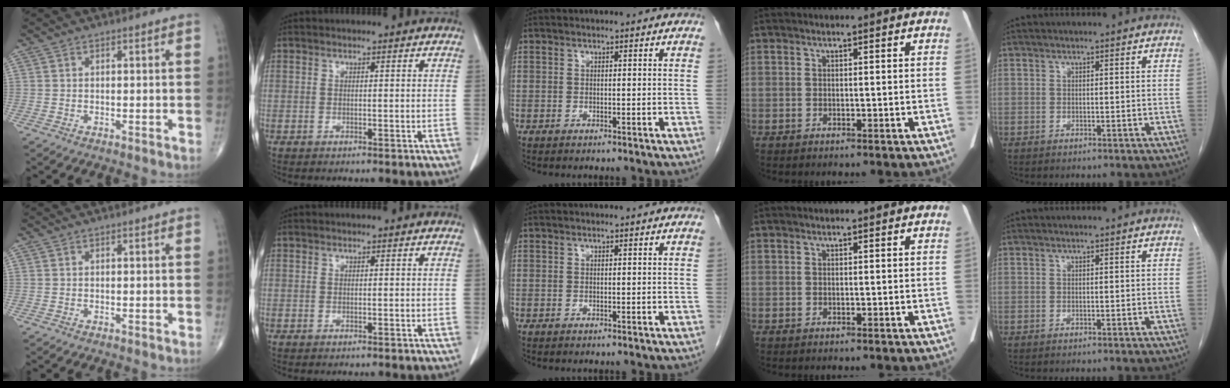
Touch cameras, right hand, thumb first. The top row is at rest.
{}